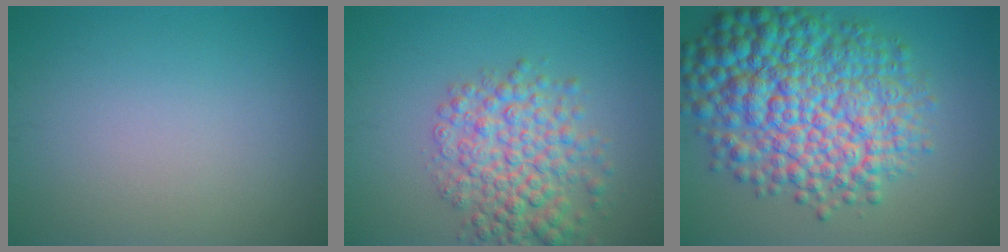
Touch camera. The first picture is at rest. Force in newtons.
{"total": 6.0, "press": 6.0, "slide": 0.2}
{"total": 12.3, "press": 12.3, "slide": 0.2}